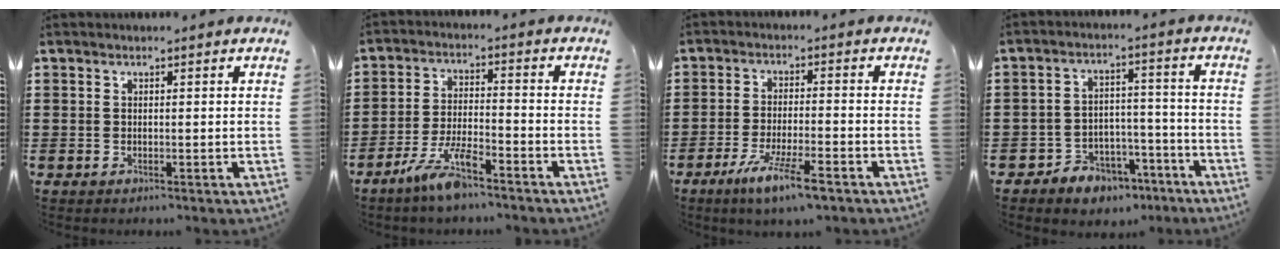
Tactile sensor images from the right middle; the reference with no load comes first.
{"total": 6.9, "force": [-5.1, 1.2, 4.5], "torque": [-0.099, -0.006, -0.098]}
{"total": 7.0, "force": [-4.7, 0.8, 5.1], "torque": [-0.103, -0.010, -0.088]}
{"total": 5.3, "force": [-4.3, 3.0, 0.6], "torque": [-0.017, 0.023, -0.084]}